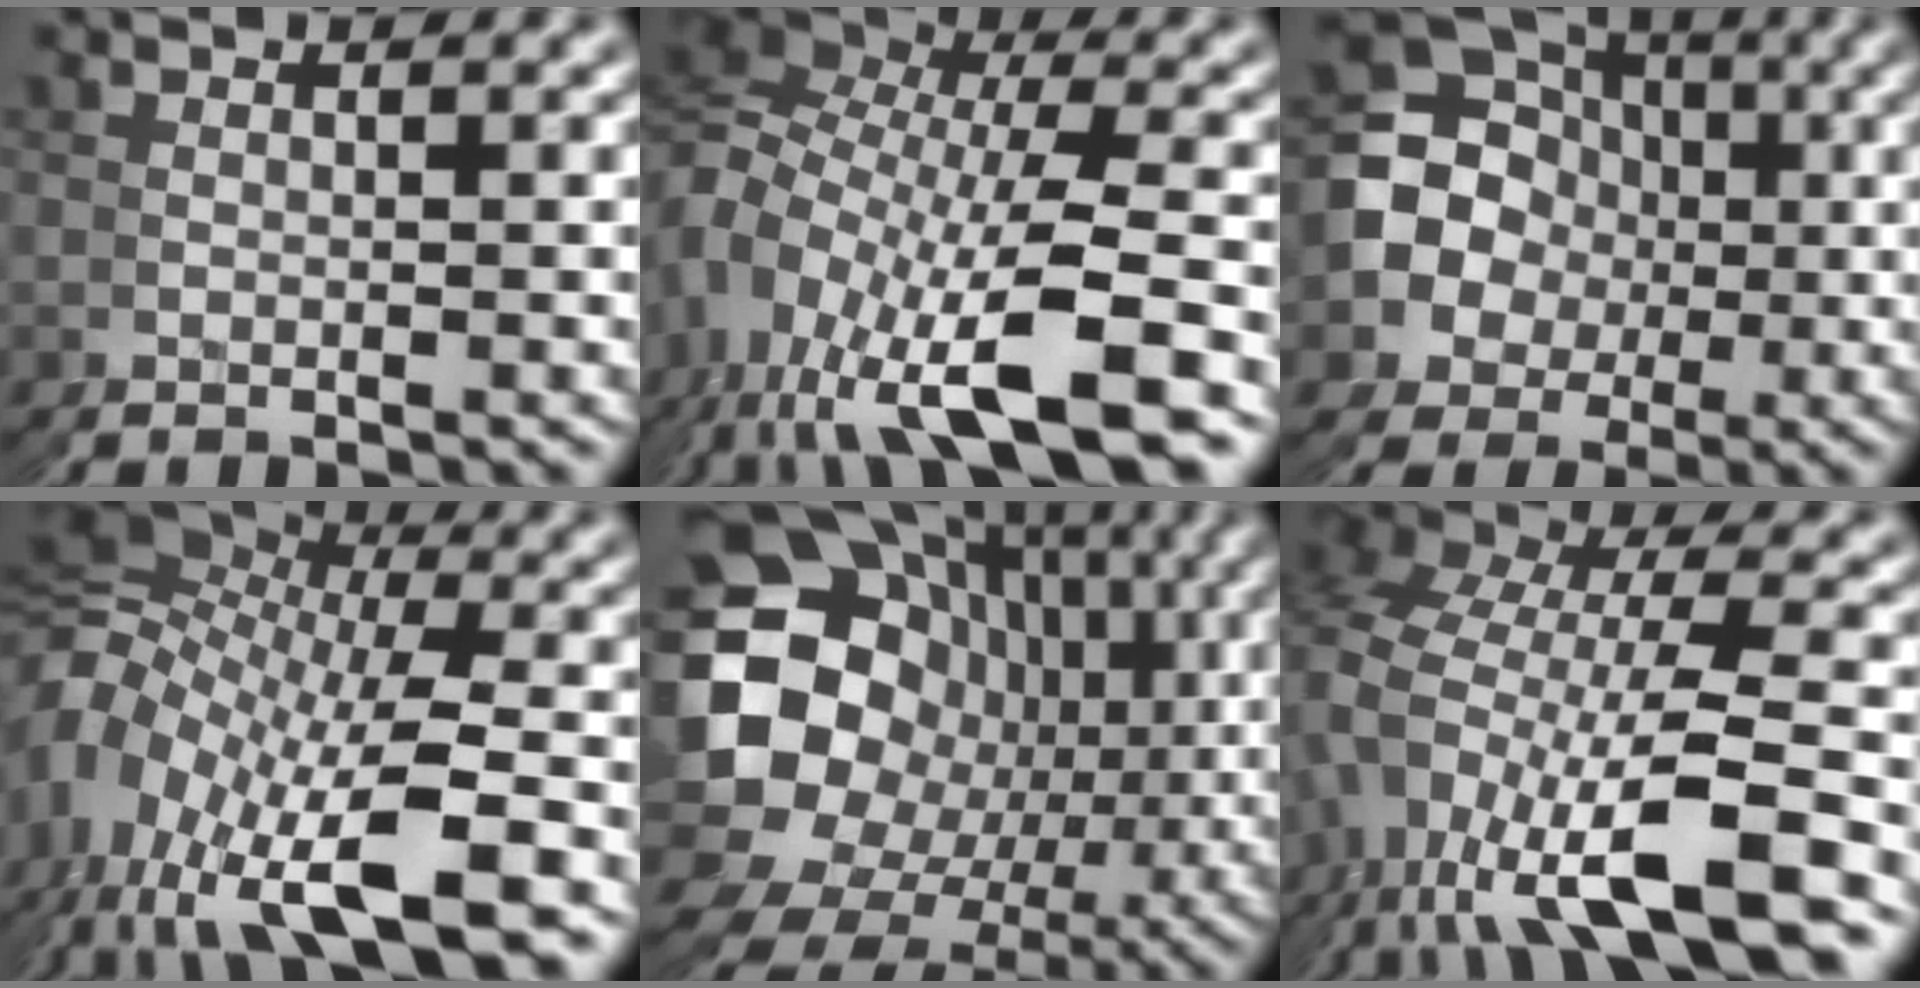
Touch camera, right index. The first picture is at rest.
{"total": 9.6, "force": [0.4, 6.0, 7.5], "torque": [-0.144, 0.008, 0.007]}
{"total": 17.9, "force": [0.3, 15.9, 8.2], "torque": [-0.159, -0.043, 0.010]}
{"total": 11.8, "force": [0.4, 8.3, 8.4], "torque": [-0.159, -0.004, 0.006]}
{"total": 22.4, "force": [-0.2, 17.3, 14.2], "torque": [-0.240, -0.037, 0.003]}
{"total": 9.2, "force": [0.7, 6.6, 6.4], "torque": [-0.125, 0.015, 0.001]}